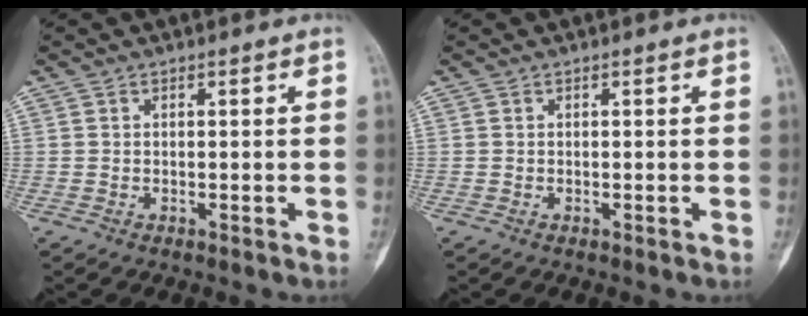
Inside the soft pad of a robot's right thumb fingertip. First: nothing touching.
{"total": 0.0}